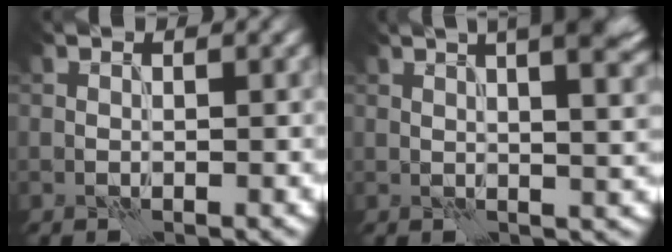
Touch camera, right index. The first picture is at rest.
{"total": 13.8, "force": [7.1, 6.0, 10.2], "torque": [-0.088, 0.065, 0.065]}